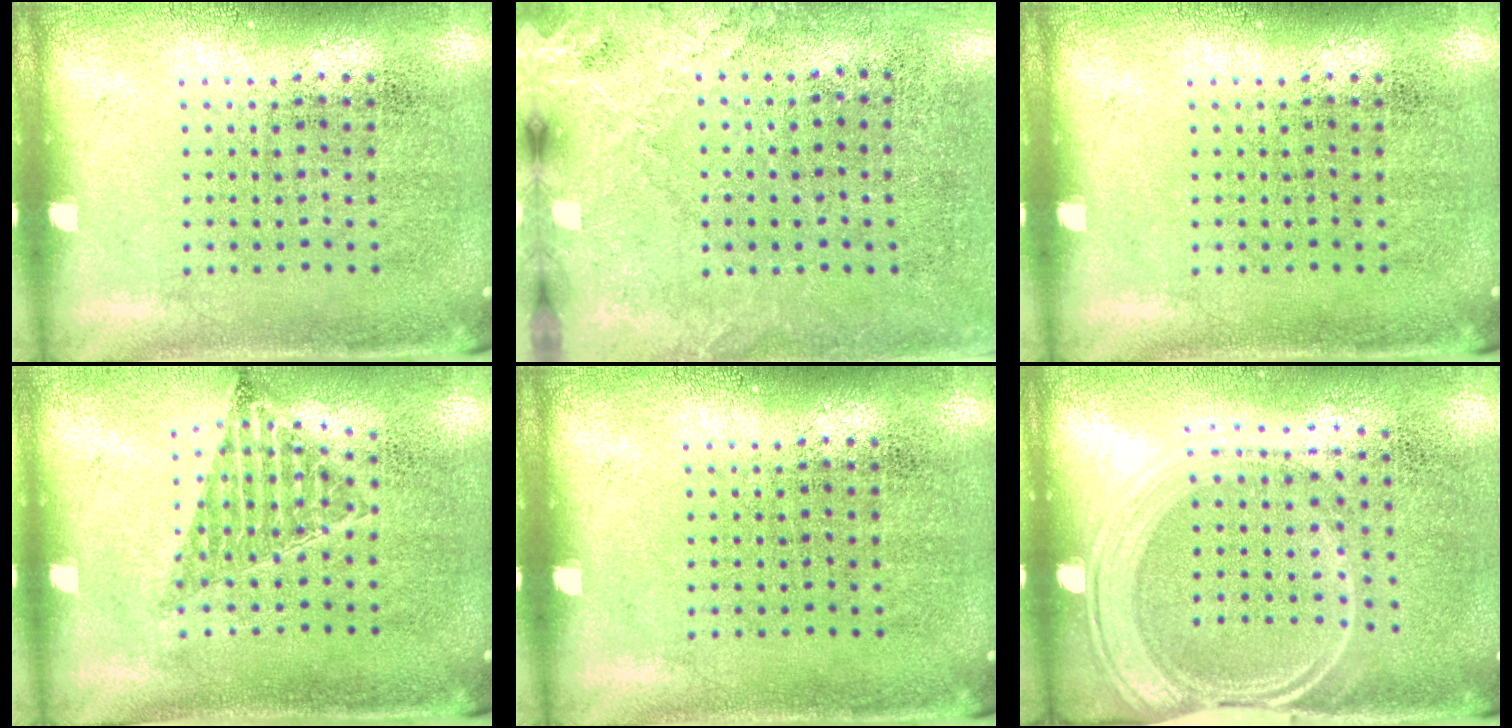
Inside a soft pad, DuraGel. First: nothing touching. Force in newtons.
{"total": 2.6, "press": 2.3, "slide": 1.1}
{"total": 0.0}
{"total": 0.8, "press": 0.8, "slide": 0.1}
{"total": 0.0}
{"total": 1.6, "press": 1.4, "slide": 0.9}